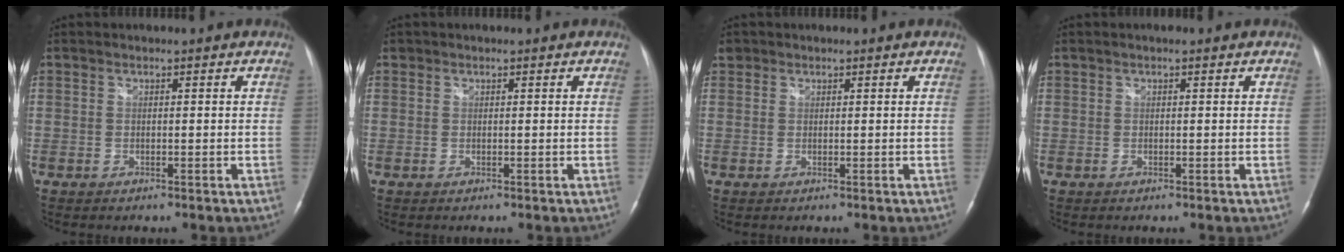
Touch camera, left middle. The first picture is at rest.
{"total": 0.0}
{"total": 1.2, "force": [0.8, 1.0, 0.1], "torque": [0.004, 0.008, 0.012]}
{"total": 0.6, "force": [0.4, 0.1, 0.4], "torque": [-0.010, 0.000, 0.003]}